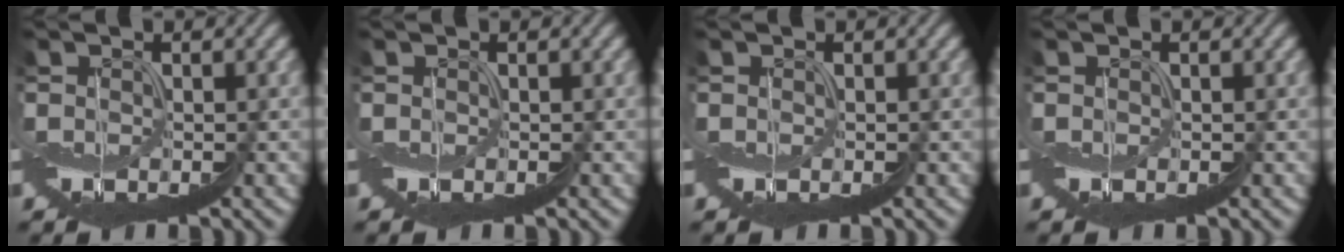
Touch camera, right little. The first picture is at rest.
{"total": 0.0}
{"total": 0.0}
{"total": 0.0}